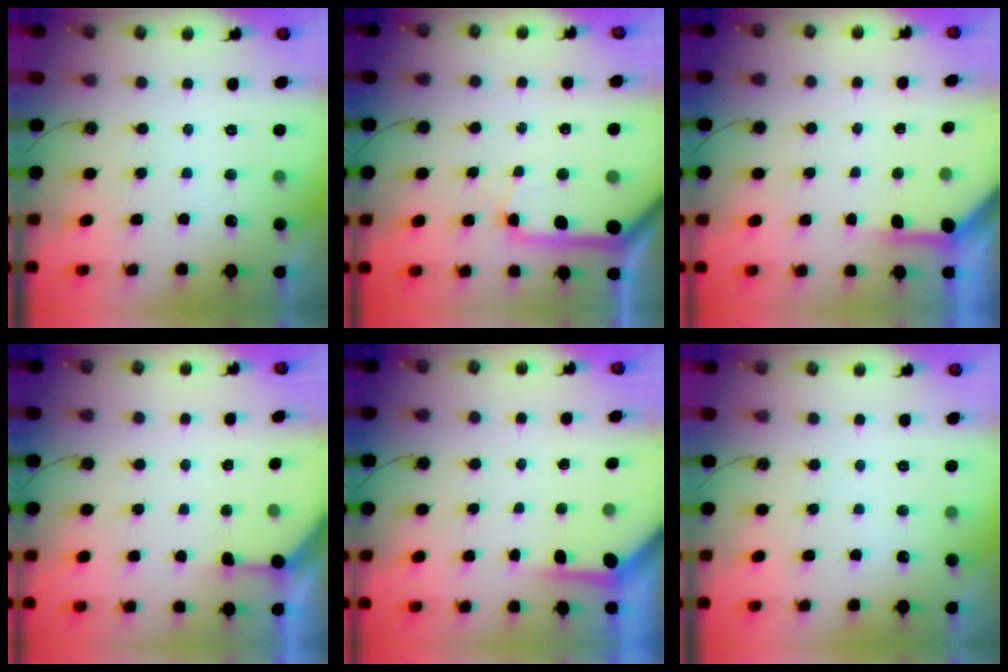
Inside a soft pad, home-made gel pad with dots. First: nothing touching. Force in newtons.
{"total": 11.9, "press": 11.8, "slide": 1.5}
{"total": 3.8, "press": 3.8, "slide": 0.5}
{"total": 4.0, "press": 3.9, "slide": 0.4}
{"total": 3.7, "press": 3.6, "slide": 0.4}
{"total": 0.0}